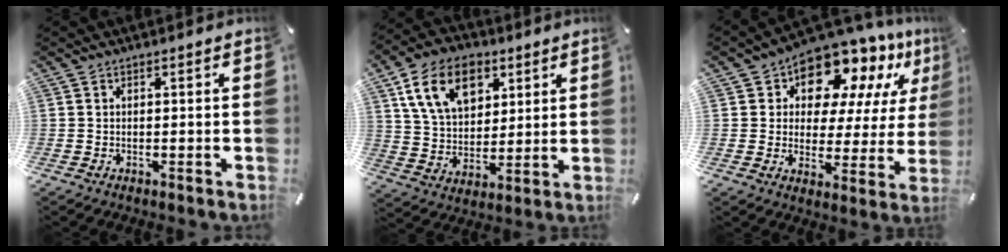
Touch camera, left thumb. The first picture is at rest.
{"total": 14.4, "force": [6.6, 10.0, 8.0], "torque": [-0.146, -0.008, 0.122]}
{"total": 13.0, "force": [9.8, 6.8, 5.1], "torque": [-0.091, -0.080, 0.170]}